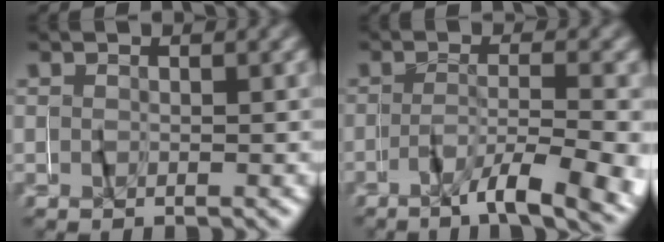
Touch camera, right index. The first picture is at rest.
{"total": 7.9, "force": [-5.2, 1.5, 5.7], "torque": [-0.090, -0.021, -0.081]}